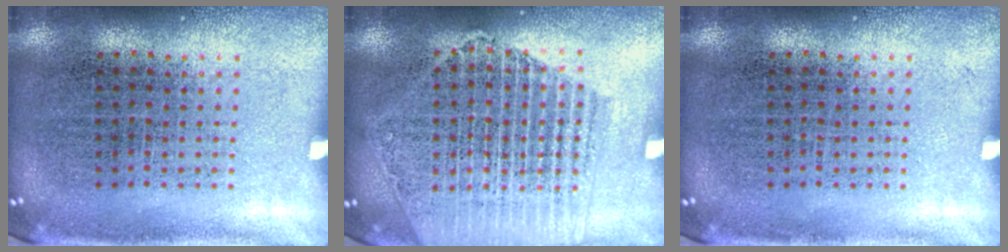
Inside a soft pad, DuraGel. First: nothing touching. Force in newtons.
{"total": 1.9, "press": 1.8, "slide": 0.7}
{"total": 0.0}